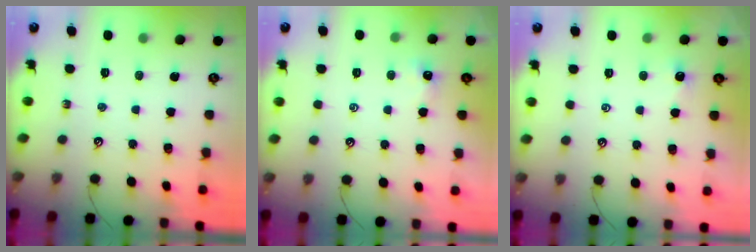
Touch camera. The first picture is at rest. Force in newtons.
{"total": 0.0}
{"total": 1.1, "press": 1.1, "slide": 0.3}